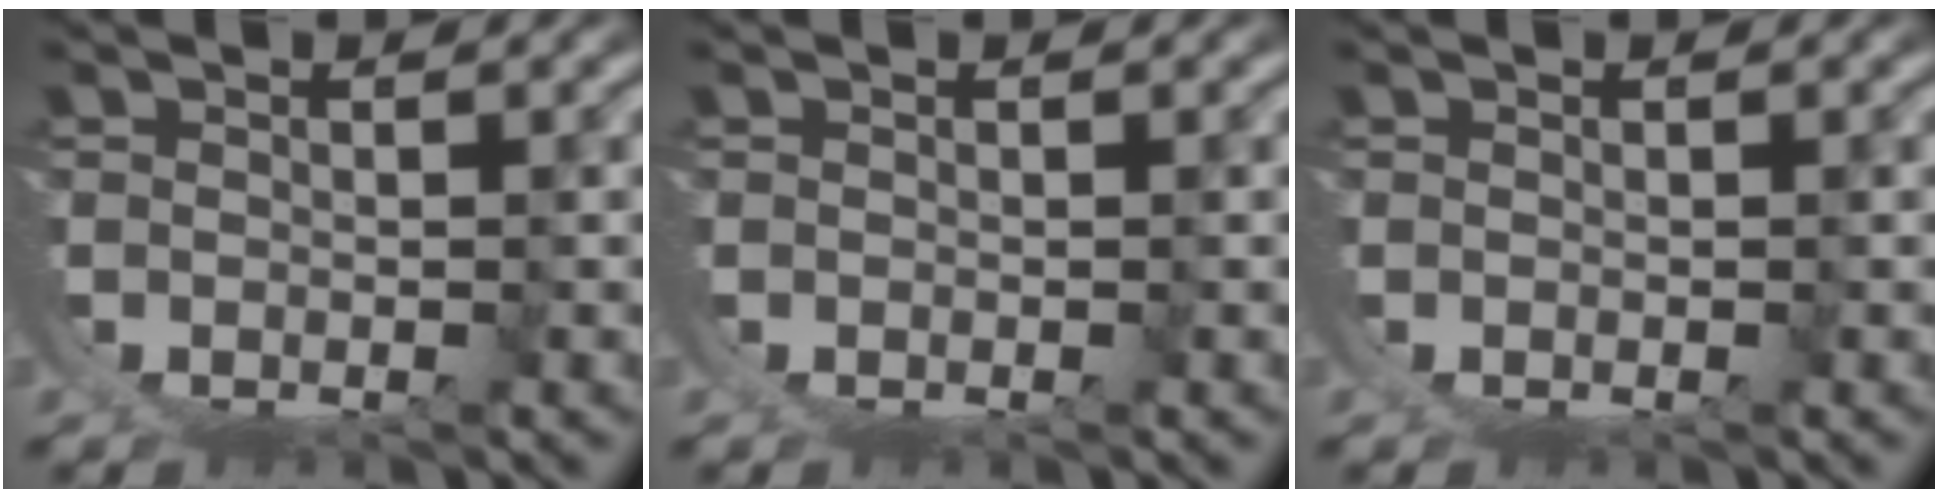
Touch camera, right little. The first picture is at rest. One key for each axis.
{"total": 0.0}
{"total": 0.0}